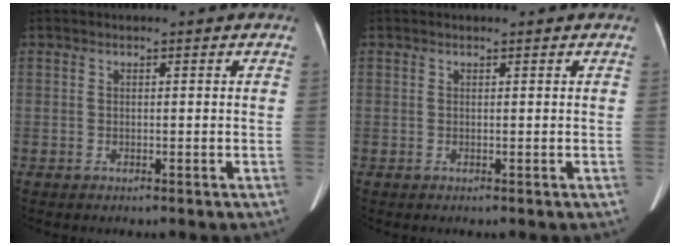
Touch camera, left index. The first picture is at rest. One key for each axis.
{"total": 0.6, "fx": 0.6, "fy": 0.0, "fz": 0.1, "tx": -0.008, "ty": 0.009, "tz": 0.012}